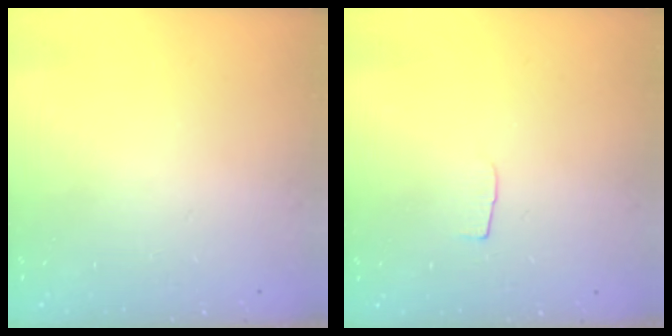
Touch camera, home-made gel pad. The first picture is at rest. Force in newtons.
{"total": 3.7, "press": 3.7, "slide": 0.3}